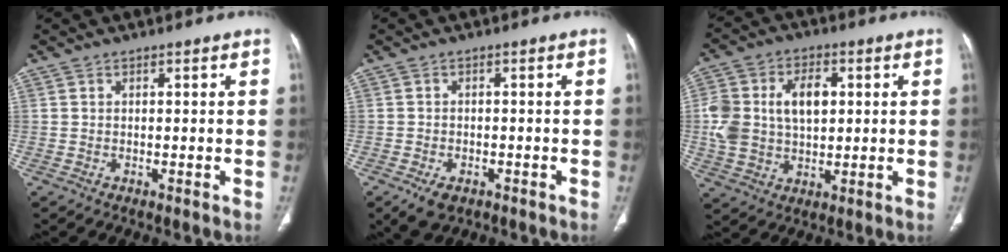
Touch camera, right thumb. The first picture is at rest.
{"total": 4.5, "force": [-2.6, 2.7, 2.6], "torque": [-0.046, 0.001, -0.037]}
{"total": 14.6, "force": [2.0, 9.7, 10.8], "torque": [-0.197, 0.013, 0.041]}